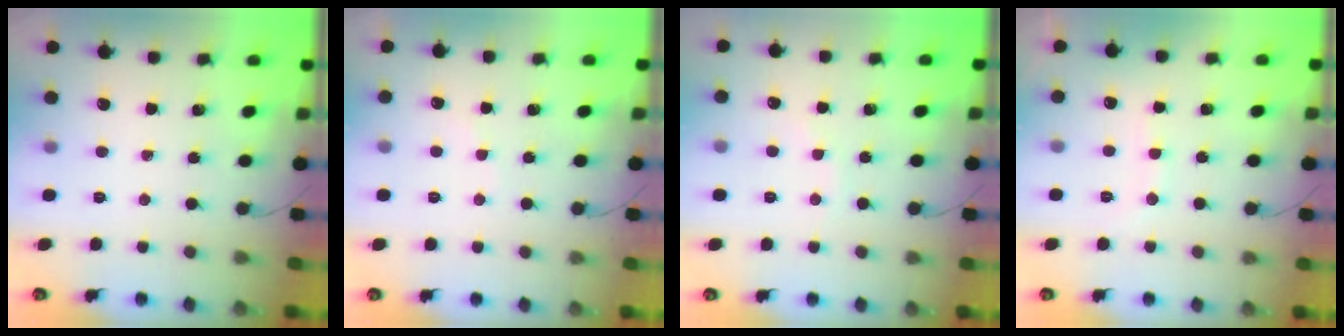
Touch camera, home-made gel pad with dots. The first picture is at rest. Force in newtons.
{"total": 4.2, "press": 4.0, "slide": 1.1}
{"total": 3.4, "press": 3.2, "slide": 1.0}
{"total": 7.5, "press": 7.3, "slide": 1.6}